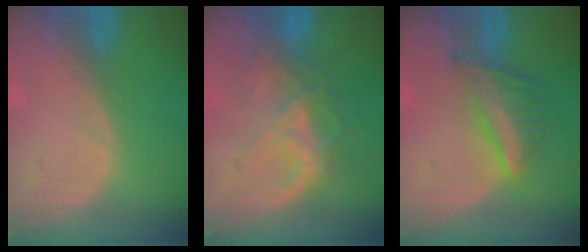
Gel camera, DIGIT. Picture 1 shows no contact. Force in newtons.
{"total": 6.8, "press": 6.8, "slide": 0.7}
{"total": 6.2, "press": 5.9, "slide": 2.0}